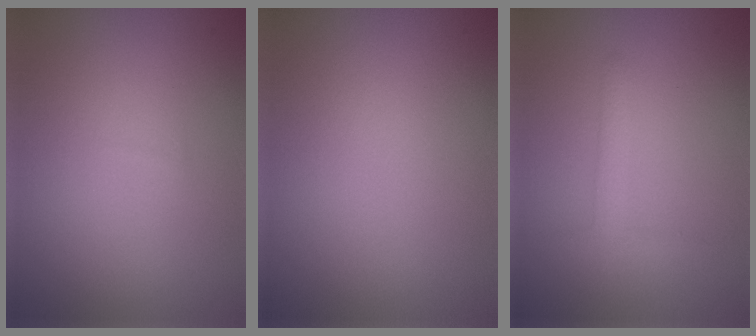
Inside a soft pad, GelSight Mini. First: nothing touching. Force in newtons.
{"total": 0.0}
{"total": 1.5, "press": 1.5, "slide": 0.0}